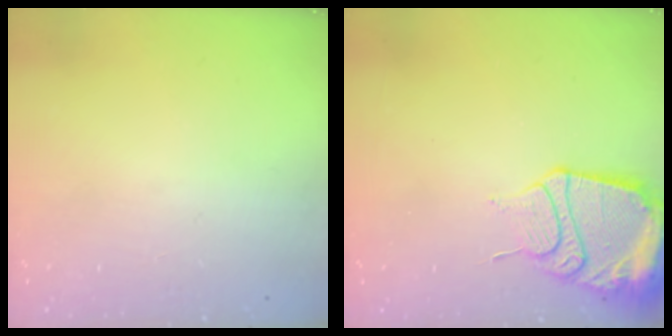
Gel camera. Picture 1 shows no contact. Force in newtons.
{"total": 15.2, "press": 15.1, "slide": 1.8}